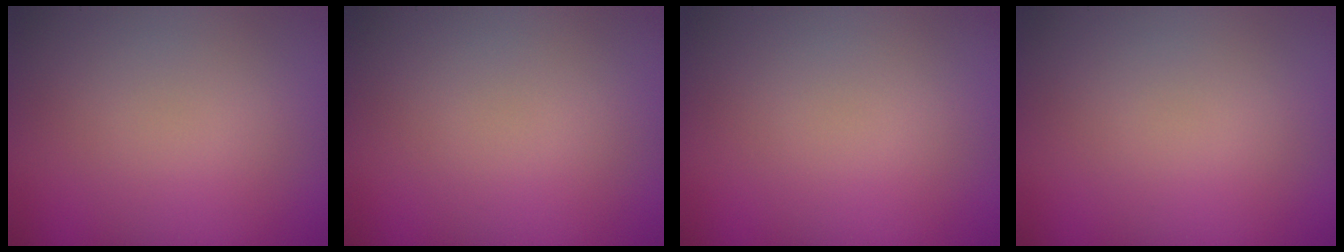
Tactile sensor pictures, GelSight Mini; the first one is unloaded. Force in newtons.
{"total": 0.0}
{"total": 0.0}
{"total": 0.0}